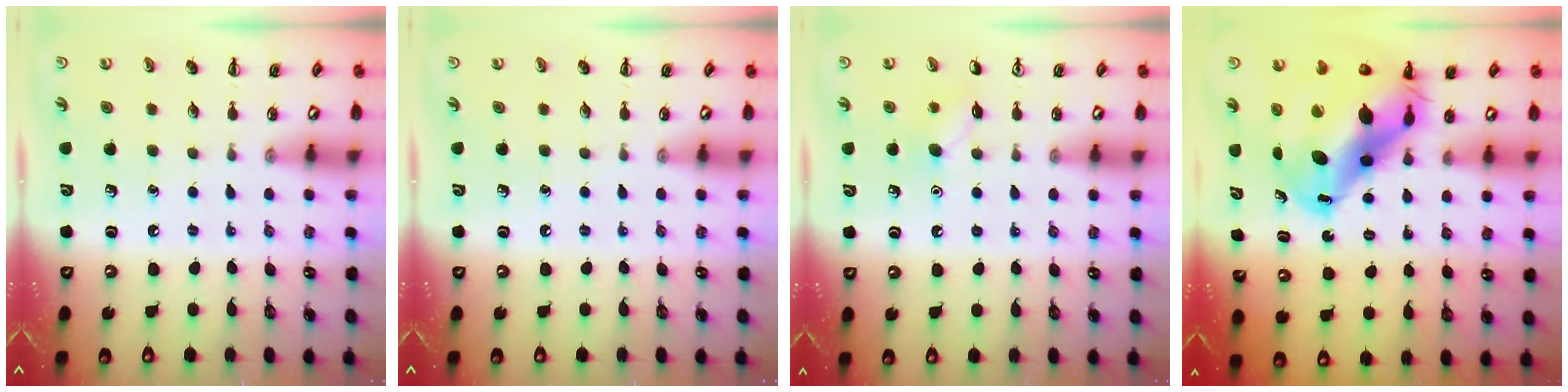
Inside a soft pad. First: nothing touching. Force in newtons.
{"total": 0.0}
{"total": 6.2, "press": 6.0, "slide": 1.6}
{"total": 15.8, "press": 15.2, "slide": 4.2}